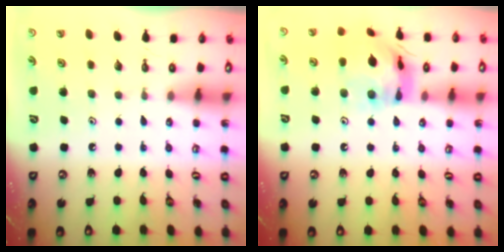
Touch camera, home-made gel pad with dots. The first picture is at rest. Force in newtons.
{"total": 14.5, "press": 14.4, "slide": 1.6}